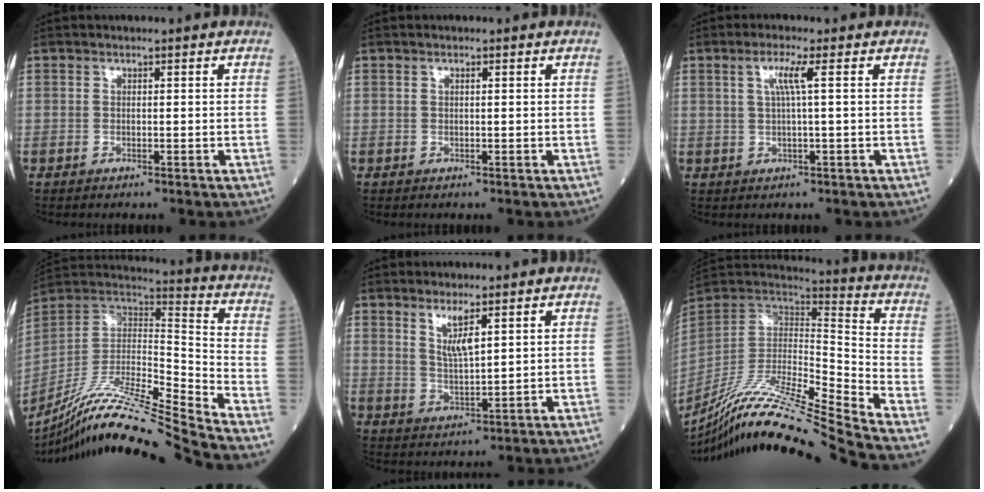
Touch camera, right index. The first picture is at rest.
{"total": 0.0}
{"total": 3.2, "force": [0.9, -0.5, 3.0], "torque": [-0.063, 0.004, 0.017]}
{"total": 22.1, "force": [-19.0, -2.0, 11.2], "torque": [-0.224, -0.012, -0.345]}
{"total": 4.3, "force": [2.4, 0.4, 3.5], "torque": [-0.069, -0.011, 0.051]}
{"total": 24.1, "force": [-20.4, -1.9, 12.6], "torque": [-0.247, -0.028, -0.370]}